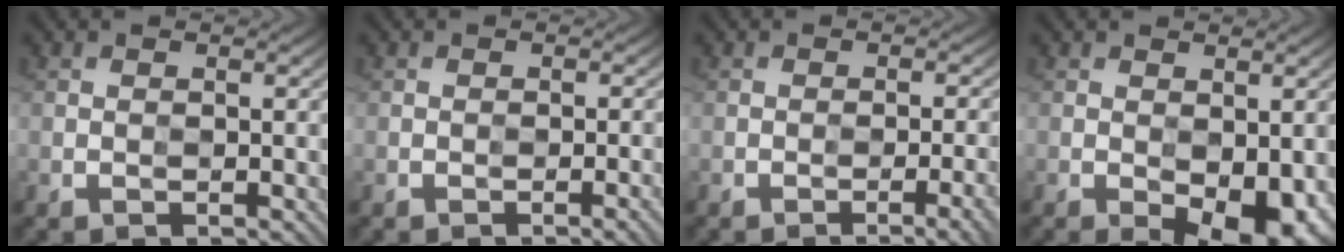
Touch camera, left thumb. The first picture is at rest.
{"total": 3.0, "force": [-2.0, 0.4, 2.2], "torque": [-0.022, -0.004, -0.021]}
{"total": 5.6, "force": [-3.1, 1.5, 4.4], "torque": [-0.031, 0.003, -0.024]}
{"total": 6.8, "force": [-3.0, 3.2, 5.2], "torque": [-0.078, -0.019, -0.033]}